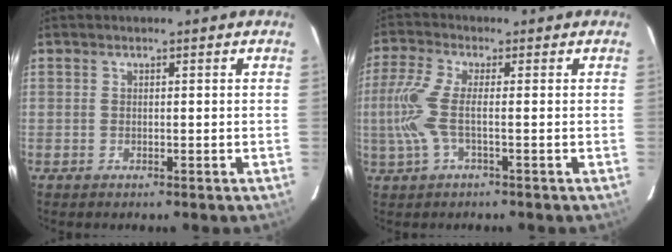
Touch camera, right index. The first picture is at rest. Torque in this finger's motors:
{"motor_torque": [0.89, -0.20, 0.56, 0.15]}